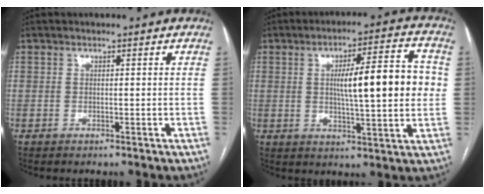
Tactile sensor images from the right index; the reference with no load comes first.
{"total": 13.3, "force": [1.3, 2.2, 13.1], "torque": [-0.193, 0.023, 0.019]}